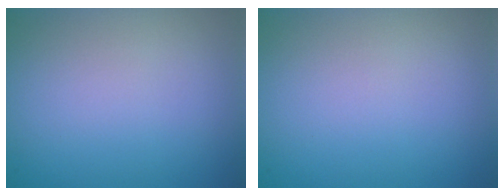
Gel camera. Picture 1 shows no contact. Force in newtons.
{"total": 0.0}